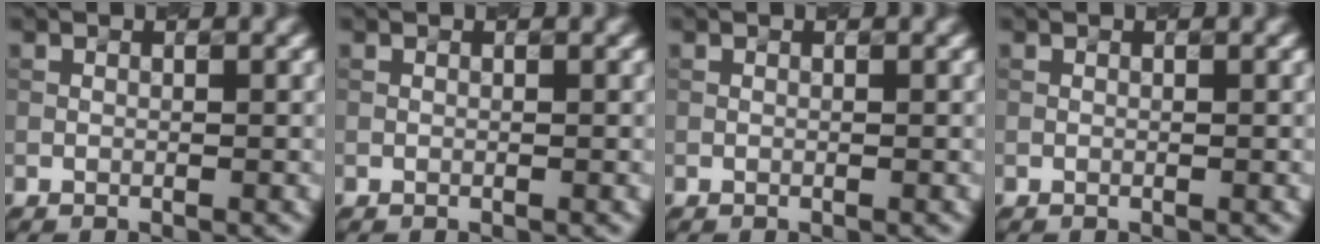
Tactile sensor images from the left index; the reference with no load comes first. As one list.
[{"total": 0.0}, {"total": 0.0}, {"total": 0.0}]